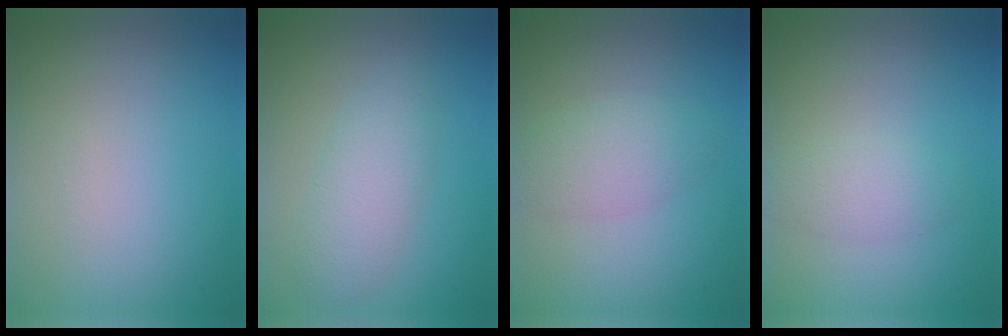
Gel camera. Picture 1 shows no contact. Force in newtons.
{"total": 3.3, "press": 3.3, "slide": 0.0}
{"total": 2.8, "press": 2.8, "slide": 0.1}
{"total": 1.9, "press": 1.9, "slide": 0.1}